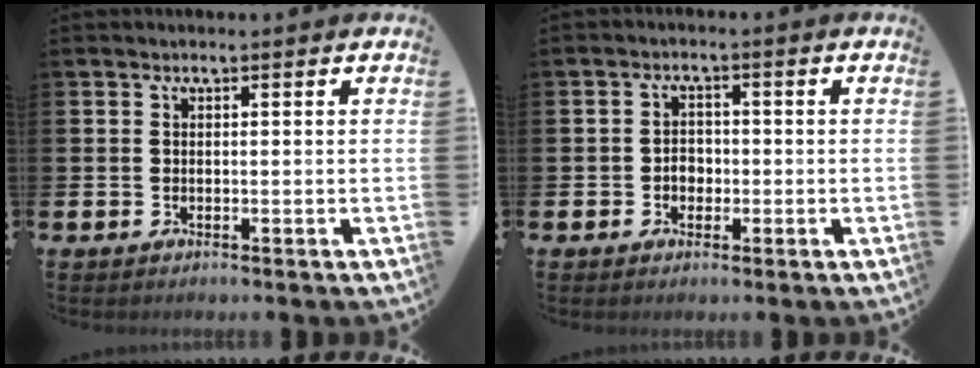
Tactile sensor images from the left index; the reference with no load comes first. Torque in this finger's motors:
{"motor_torque": [0.08, 0.01, 0.01, 0.04]}